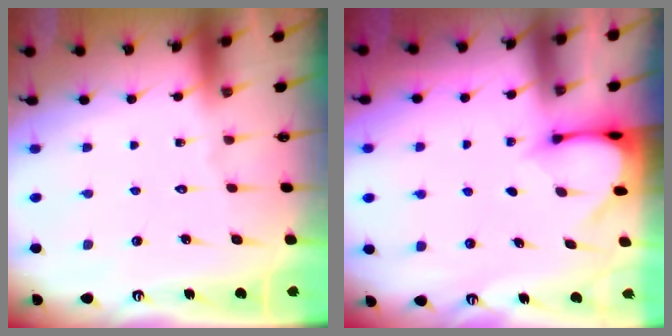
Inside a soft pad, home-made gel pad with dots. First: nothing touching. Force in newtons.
{"total": 3.3, "press": 3.3, "slide": 0.3}